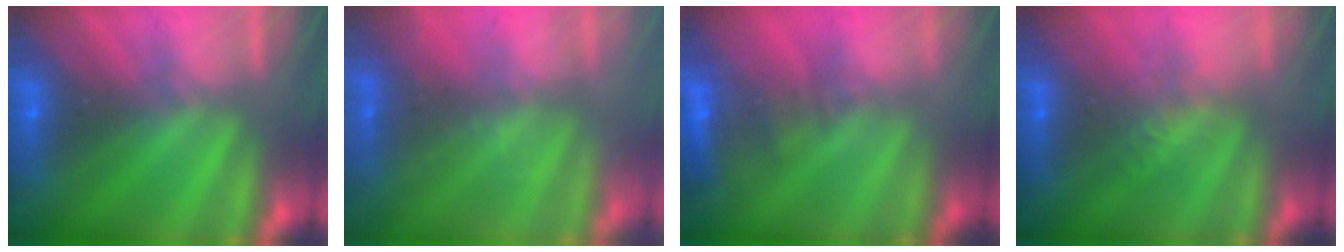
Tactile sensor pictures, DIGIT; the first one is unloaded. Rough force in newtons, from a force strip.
{"total": 2.4}
{"total": 4.6}
{"total": 3.8}